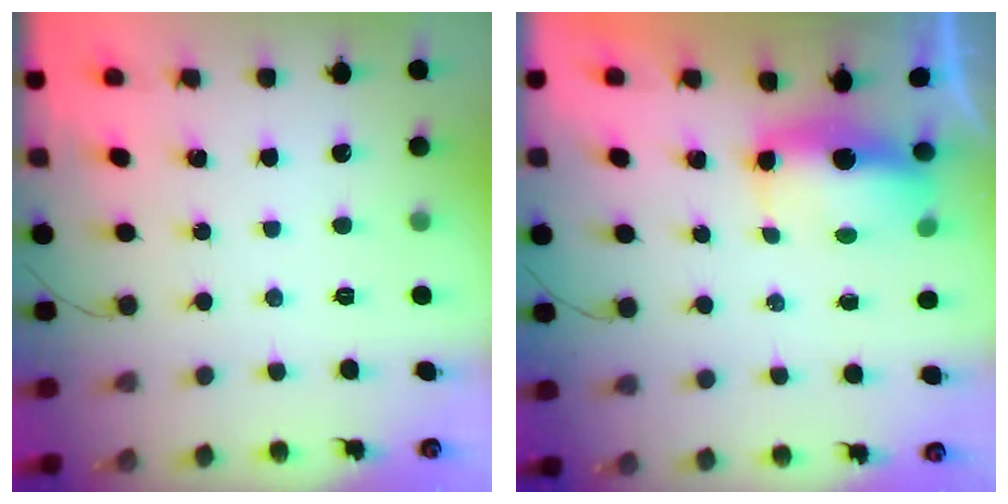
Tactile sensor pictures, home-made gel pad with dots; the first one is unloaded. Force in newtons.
{"total": 5.9, "press": 5.8, "slide": 0.7}